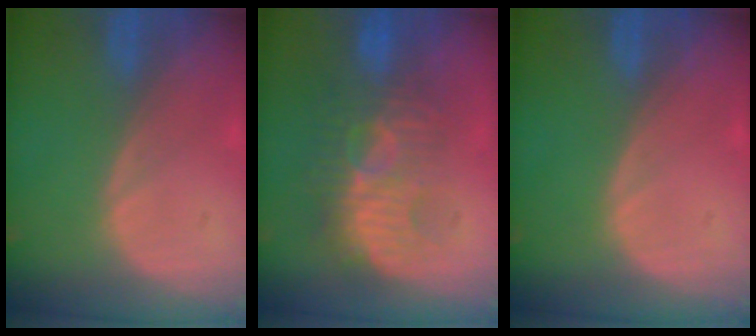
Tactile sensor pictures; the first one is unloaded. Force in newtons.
{"total": 9.1, "press": 8.7, "slide": 2.6}
{"total": 0.0}